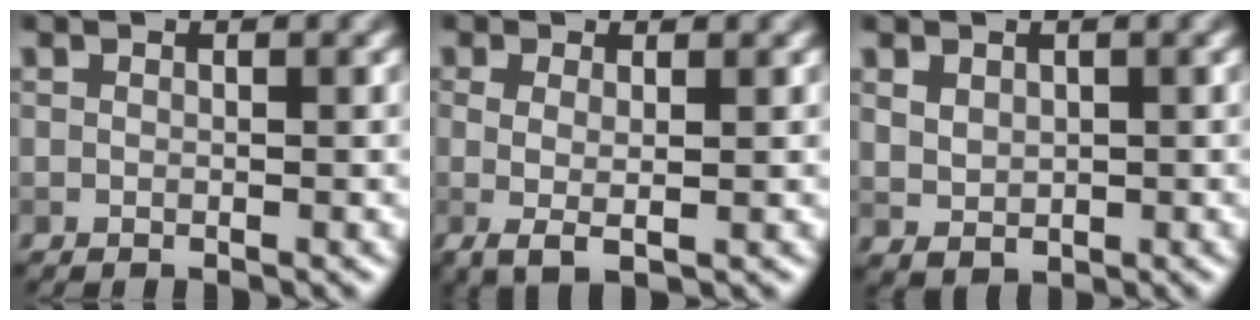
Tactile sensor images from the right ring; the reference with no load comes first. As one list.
[{"total": 2.3, "force": [0.0, 0.6, 2.3], "torque": [-0.038, -0.004, 0.000]}, {"total": 1.9, "force": [0.7, 1.5, 0.9], "torque": [-0.020, -0.003, 0.019]}]